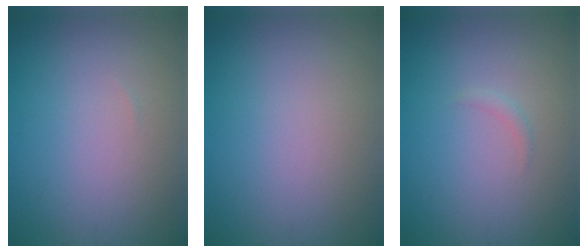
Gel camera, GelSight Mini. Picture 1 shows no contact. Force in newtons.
{"total": 0.0}
{"total": 0.6, "press": 0.6, "slide": 0.1}